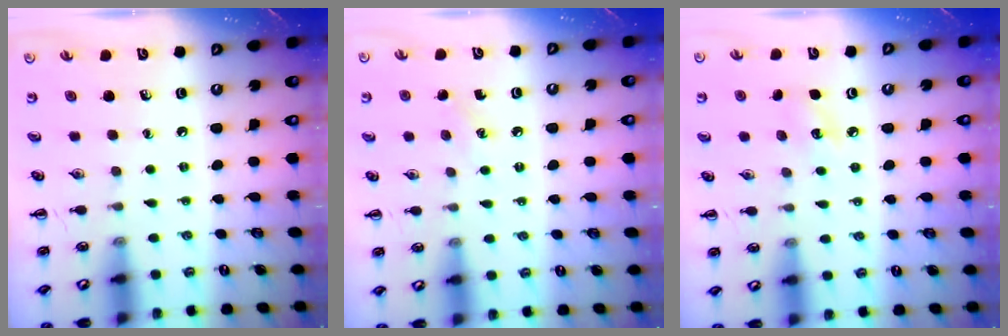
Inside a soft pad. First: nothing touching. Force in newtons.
{"total": 5.2, "press": 5.0, "slide": 1.3}
{"total": 6.7, "press": 6.5, "slide": 1.7}